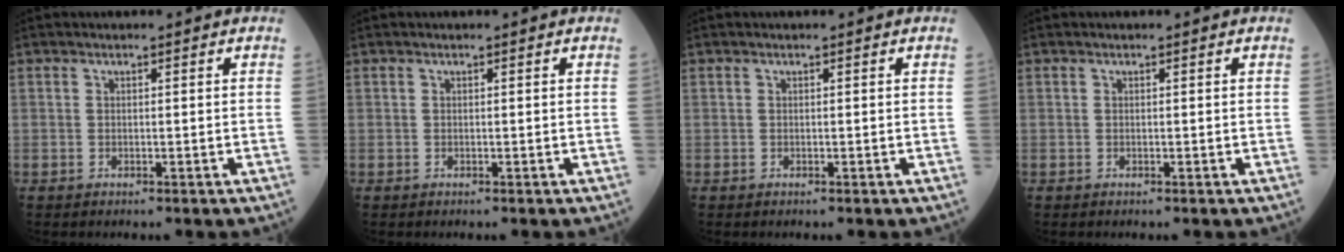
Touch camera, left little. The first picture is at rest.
{"total": 0.0}
{"total": 0.0}
{"total": 0.0}